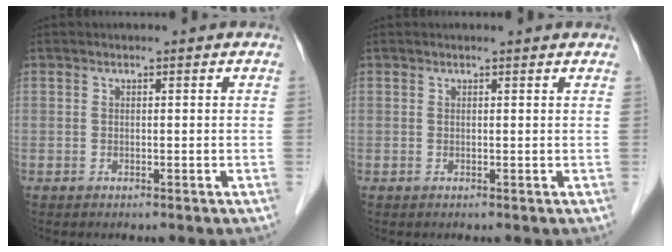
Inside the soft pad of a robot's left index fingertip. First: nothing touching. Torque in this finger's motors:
{"motor_torque": [0.18, -0.25, 0.02, 0.00]}